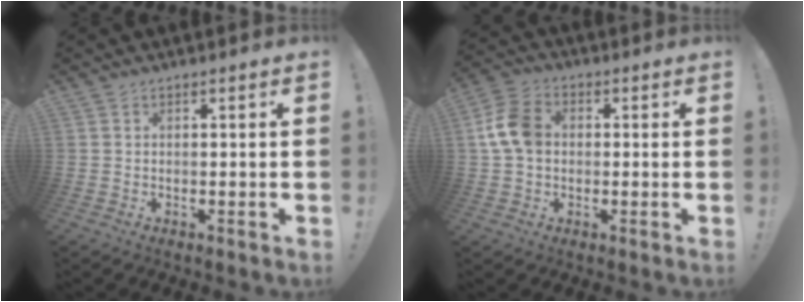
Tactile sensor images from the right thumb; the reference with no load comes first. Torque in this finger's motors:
{"motor_torque": [0.22, 0.20, 0.10, -0.07, 0.03]}